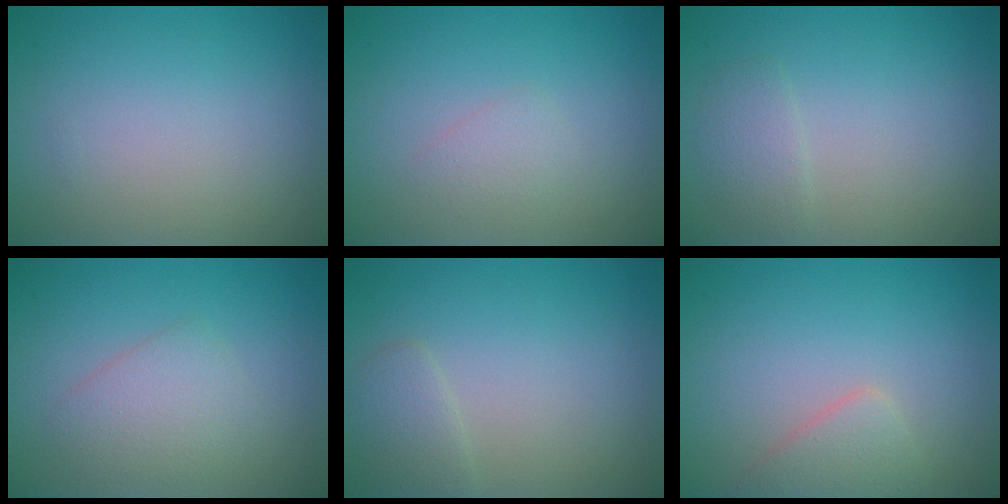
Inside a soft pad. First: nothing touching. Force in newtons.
{"total": 1.1, "press": 1.1, "slide": 0.0}
{"total": 1.5, "press": 1.5, "slide": 0.0}
{"total": 2.5, "press": 2.5, "slide": 0.1}
{"total": 1.7, "press": 1.7, "slide": 0.0}
{"total": 2.3, "press": 2.3, "slide": 0.1}